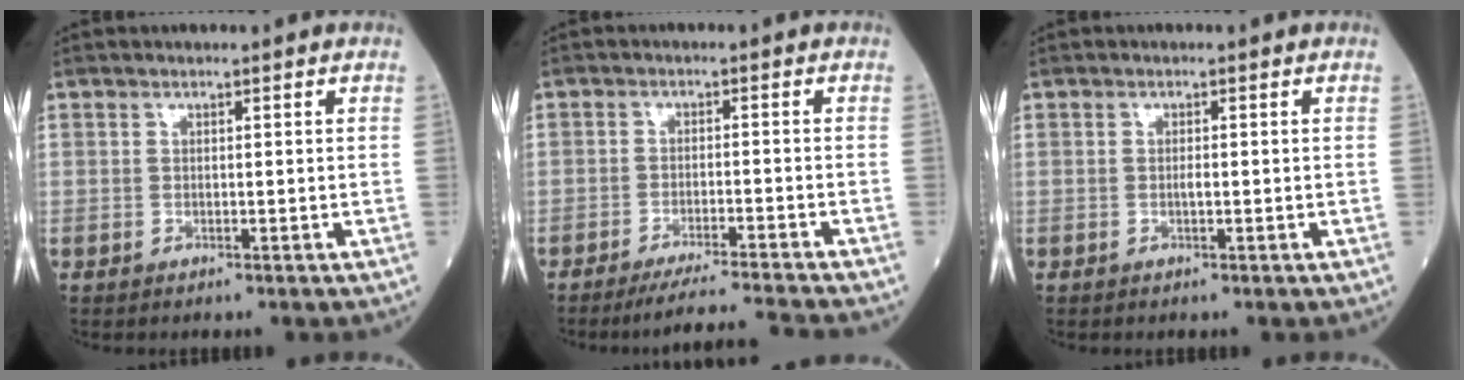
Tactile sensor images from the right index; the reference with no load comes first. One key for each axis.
{"total": 8.3, "fx": -7.7, "fy": -1.8, "fz": 2.7, "tx": -0.031, "ty": -0.014, "tz": -0.127}
{"total": 0.8, "fx": -0.2, "fy": 0.1, "fz": 0.8, "tx": -0.017, "ty": 0.000, "tz": -0.003}